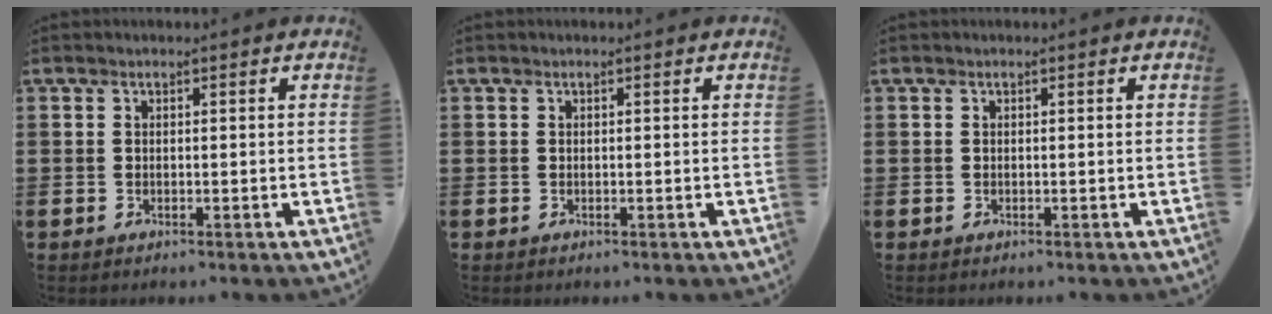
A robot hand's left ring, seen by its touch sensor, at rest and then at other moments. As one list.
[{"total": 0.0}, {"total": 0.0}]